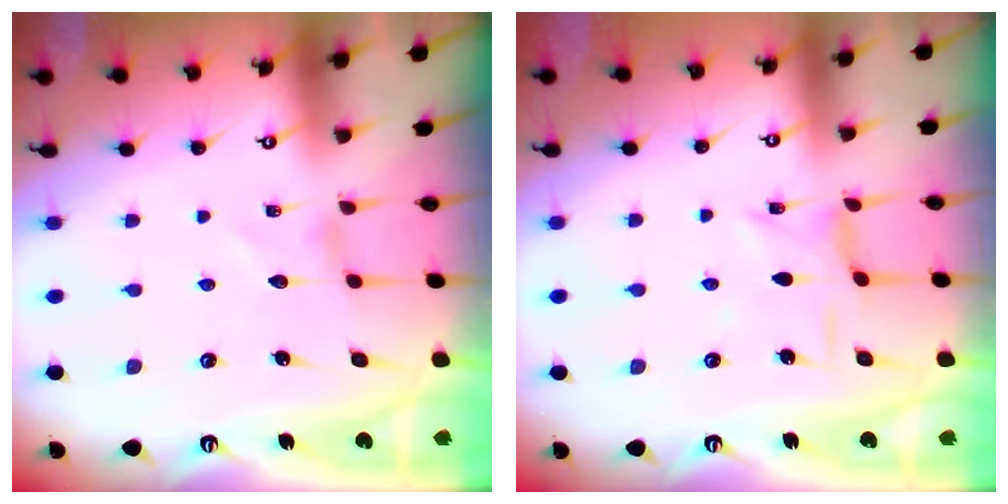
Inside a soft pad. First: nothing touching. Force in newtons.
{"total": 2.6, "press": 2.5, "slide": 0.5}